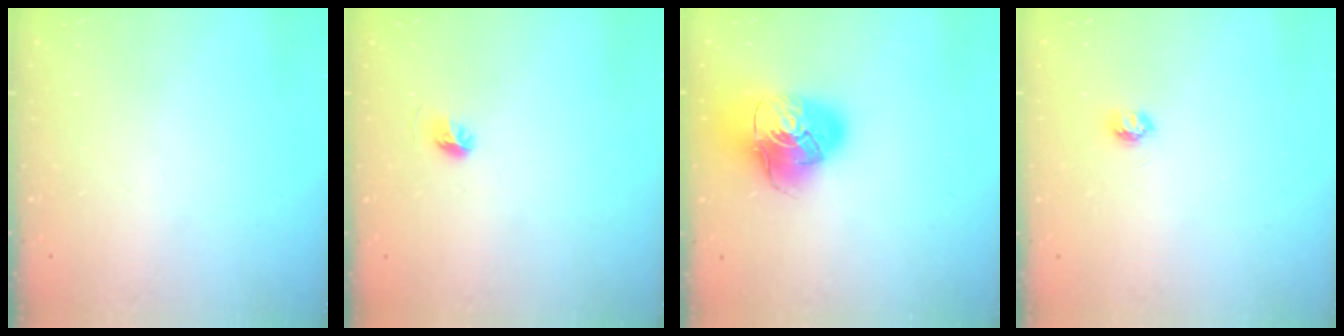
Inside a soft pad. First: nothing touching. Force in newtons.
{"total": 4.5, "press": 4.3, "slide": 1.4}
{"total": 17.4, "press": 17.2, "slide": 2.7}
{"total": 3.4, "press": 3.4, "slide": 0.4}